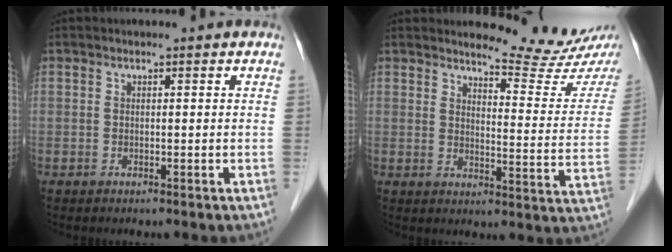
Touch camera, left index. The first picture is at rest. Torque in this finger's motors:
{"motor_torque": [0.05, -0.16, 0.02, -0.01]}